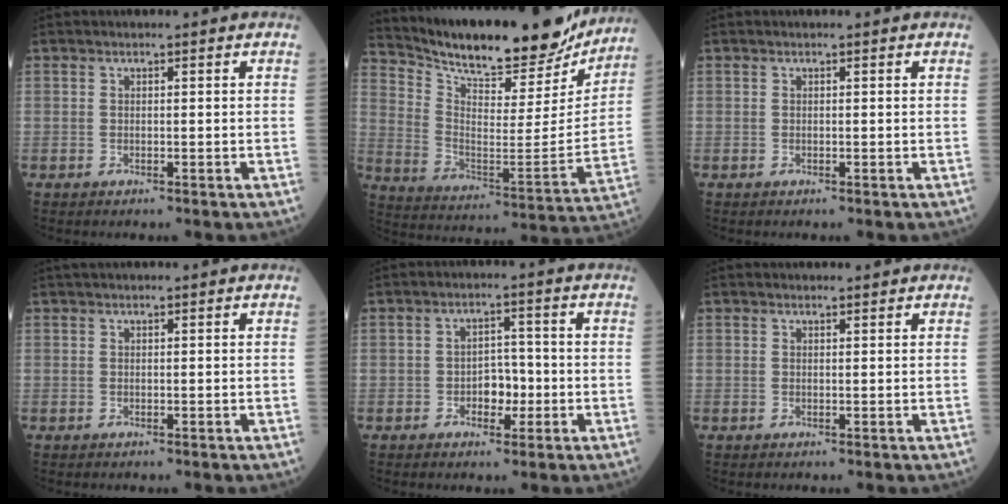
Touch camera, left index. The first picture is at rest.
{"total": 24.3, "force": [21.7, 5.2, 9.5], "torque": [-0.165, -0.042, 0.317]}
{"total": 0.0}
{"total": 2.9, "force": [2.5, 0.0, 1.3], "torque": [-0.012, 0.030, 0.039]}
{"total": 3.7, "force": [-1.1, 2.3, 2.7], "torque": [-0.037, 0.007, -0.018]}
{"total": 1.3, "force": [1.3, 0.1, 0.1], "torque": [-0.010, 0.003, 0.021]}